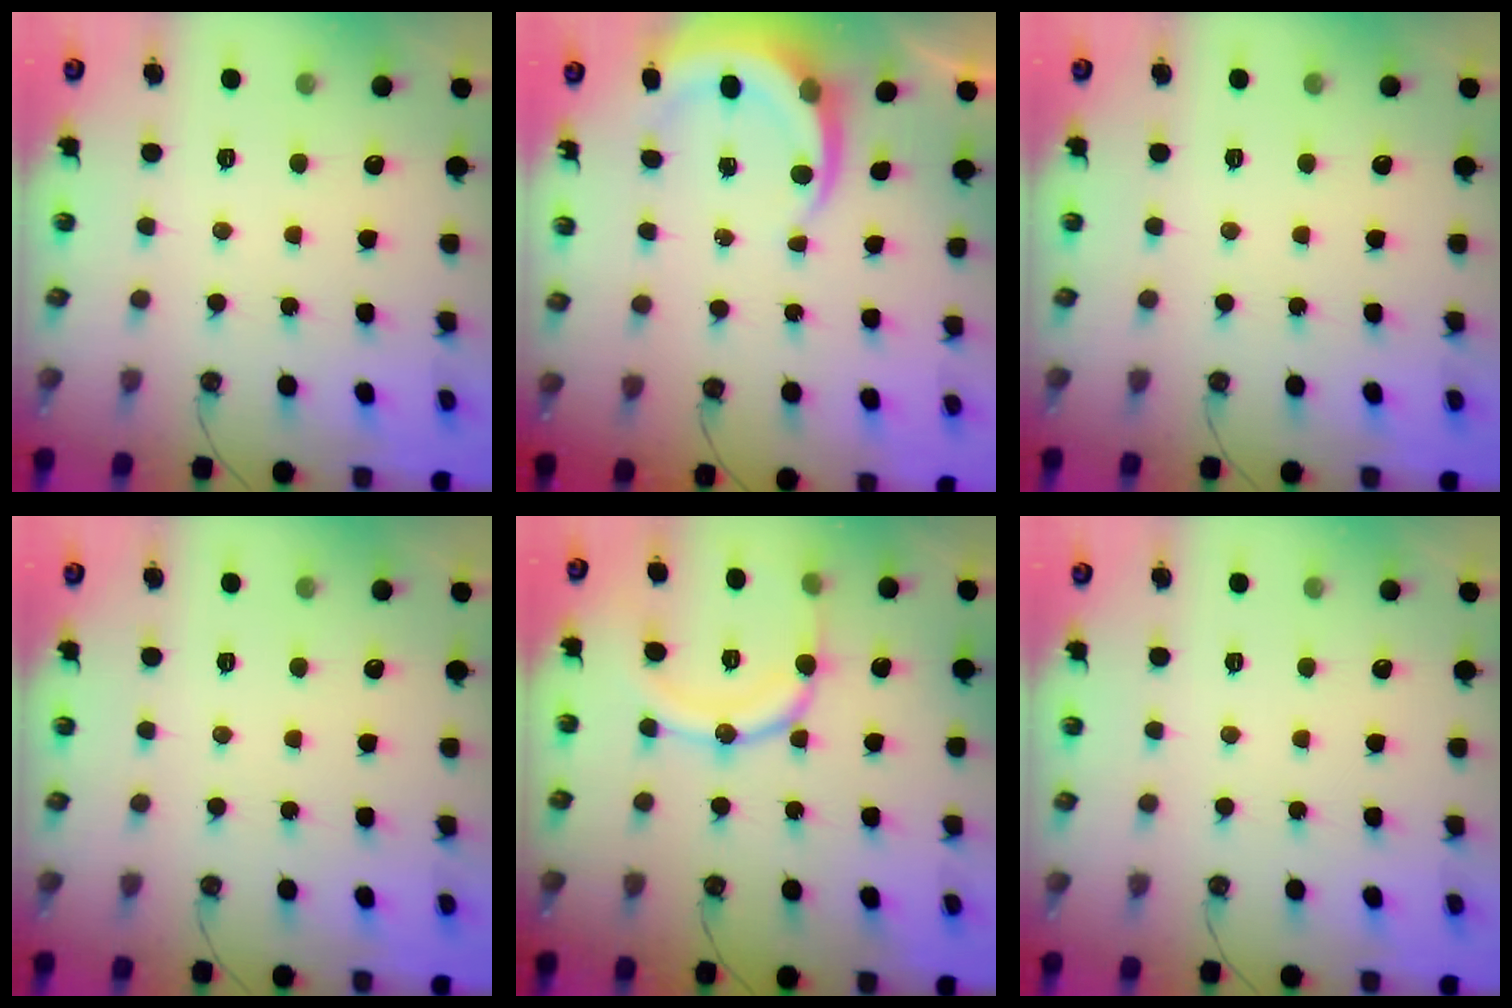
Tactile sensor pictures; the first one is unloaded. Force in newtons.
{"total": 7.0, "press": 7.0, "slide": 0.6}
{"total": 0.0}
{"total": 0.0}
{"total": 14.3, "press": 14.2, "slide": 1.0}
{"total": 0.0}